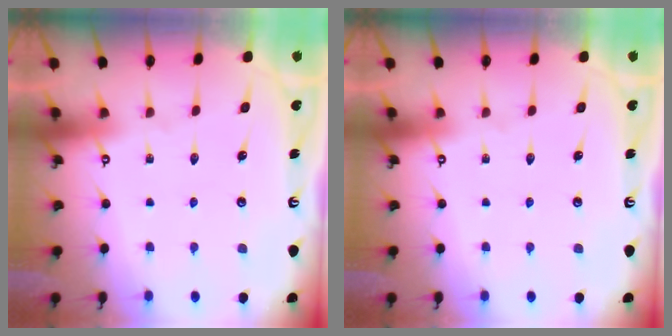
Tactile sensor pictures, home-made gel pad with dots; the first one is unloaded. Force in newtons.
{"total": 0.0}